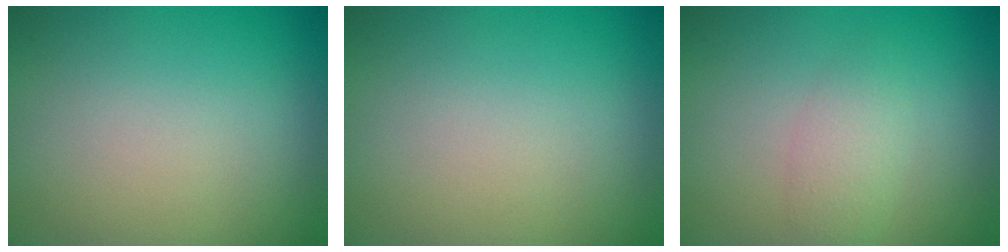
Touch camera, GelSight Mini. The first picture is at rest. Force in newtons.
{"total": 0.0}
{"total": 2.1, "press": 2.1, "slide": 0.1}